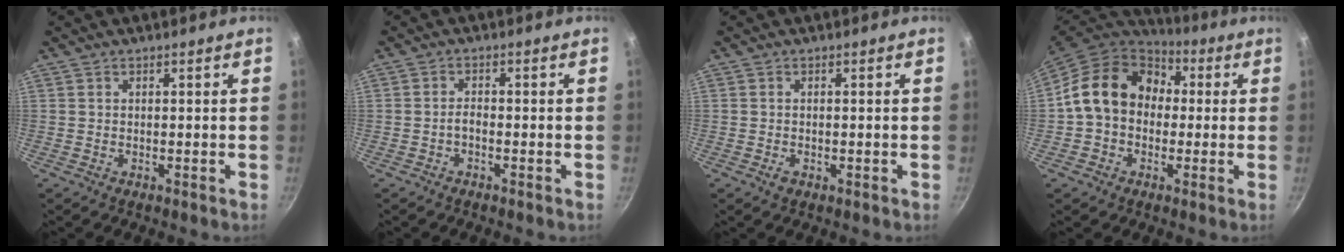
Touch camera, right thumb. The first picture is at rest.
{"total": 1.5, "force": [-0.9, 0.5, 1.1], "torque": [-0.016, 0.013, -0.020]}
{"total": 1.1, "force": [-0.4, 0.6, 0.8], "torque": [-0.014, 0.000, -0.007]}
{"total": 15.7, "force": [1.6, 12.6, 9.2], "torque": [-0.125, 0.037, 0.012]}